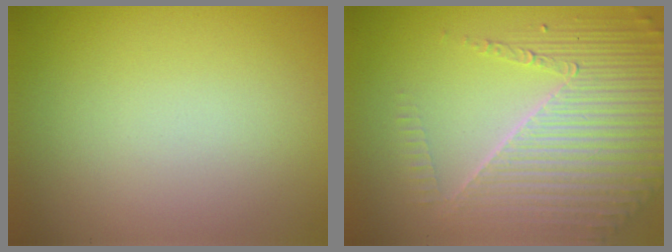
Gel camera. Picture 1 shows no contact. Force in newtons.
{"total": 6.9, "press": 5.0, "slide": 4.8}